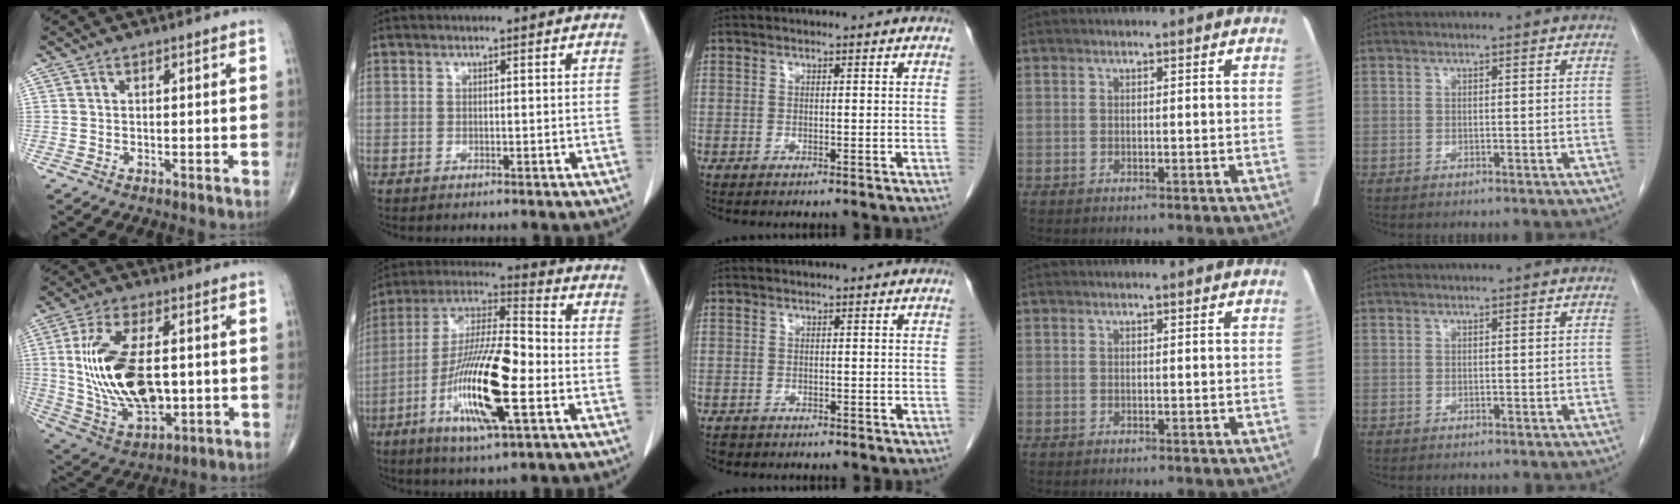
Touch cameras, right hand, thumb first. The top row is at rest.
{"thumb": {"total": 18.8, "force": [0.7, 10.0, 15.9], "torque": [-0.304, -0.009, 0.027]}, "index": {"total": 17.7, "force": [-5.3, 2.8, 16.7], "torque": [-0.328, -0.012, -0.093]}, "middle": {"total": 1.0, "force": [-0.8, 0.7, 0.0], "torque": [-0.010, 0.001, -0.012]}}